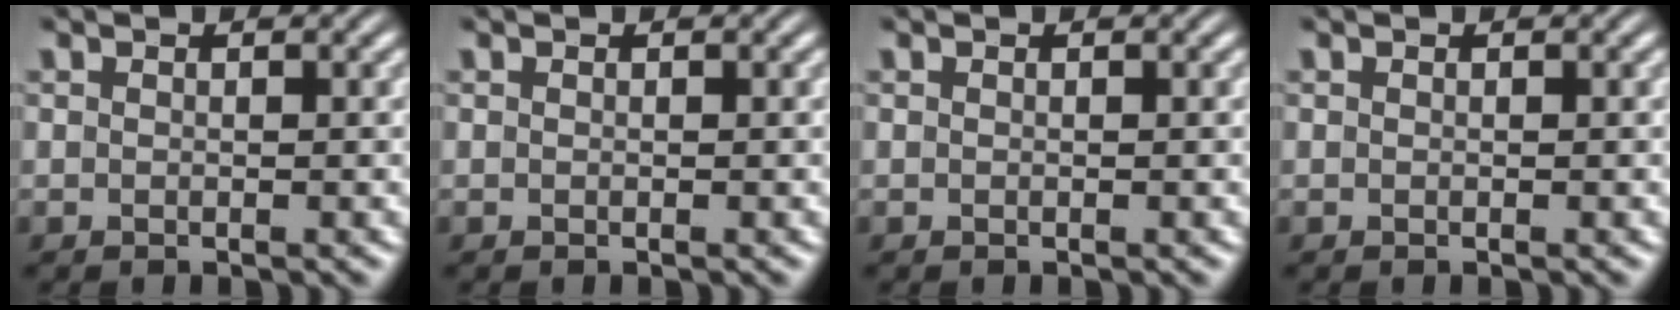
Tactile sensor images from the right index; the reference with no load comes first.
{"total": 0.0}
{"total": 0.0}
{"total": 0.0}